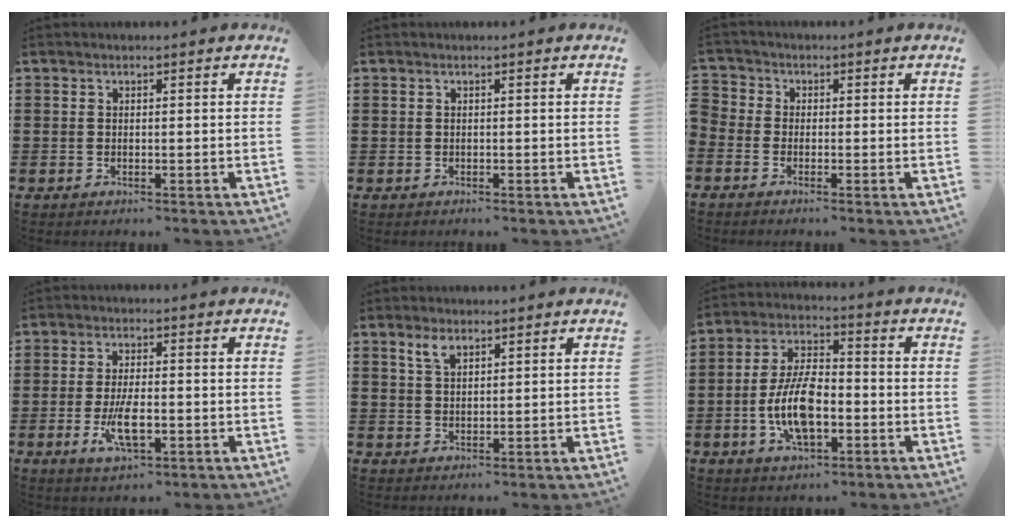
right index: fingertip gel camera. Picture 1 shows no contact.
{"total": 0.0}
{"total": 1.1, "force": [-0.9, 0.6, 0.2], "torque": [-0.007, 0.003, -0.019]}
{"total": 6.3, "force": [-1.8, 2.3, 5.6], "torque": [-0.119, -0.008, -0.034]}
{"total": 2.8, "force": [1.9, 1.2, 1.7], "torque": [-0.039, 0.004, 0.035]}
{"total": 10.2, "force": [-2.8, 4.7, 8.7], "torque": [-0.199, -0.003, -0.056]}